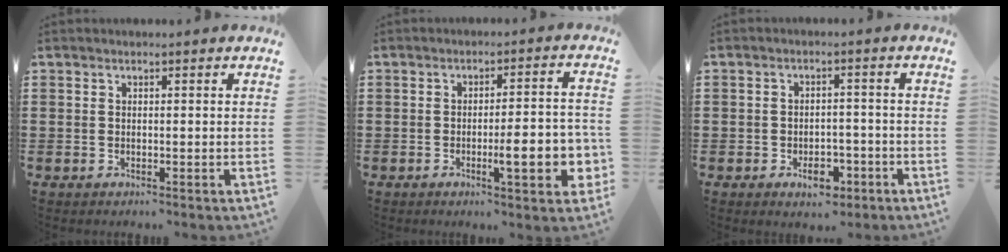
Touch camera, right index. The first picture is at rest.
{"total": 8.5, "force": [-2.3, 1.9, 7.9], "torque": [-0.106, -0.007, -0.037]}
{"total": 4.5, "force": [-2.7, 2.7, 2.4], "torque": [-0.037, 0.007, -0.049]}